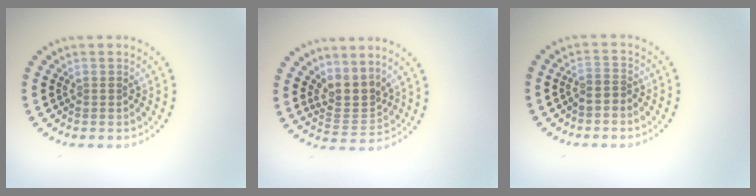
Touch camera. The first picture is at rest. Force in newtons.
{"total": 2.9, "press": 2.1, "slide": 2.1}
{"total": 1.1, "press": 0.9, "slide": 0.7}